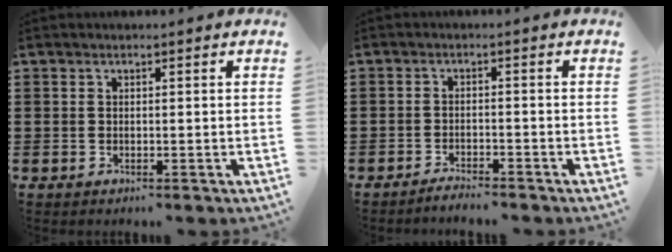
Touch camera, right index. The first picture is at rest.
{"total": 1.9, "force": [-1.9, -0.1, 0.2], "torque": [-0.007, 0.004, -0.038]}